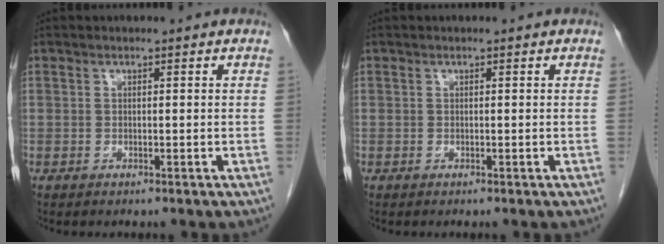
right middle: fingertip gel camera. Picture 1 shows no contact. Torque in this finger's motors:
{"motor_torque": [0.38, 0.05, 0.04, 0.01]}